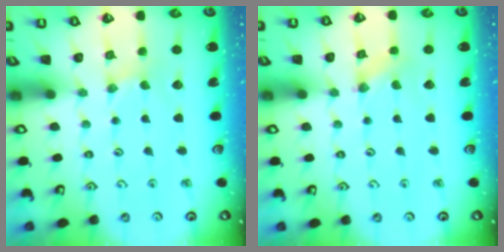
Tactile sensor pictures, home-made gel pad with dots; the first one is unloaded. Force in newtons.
{"total": 0.0}